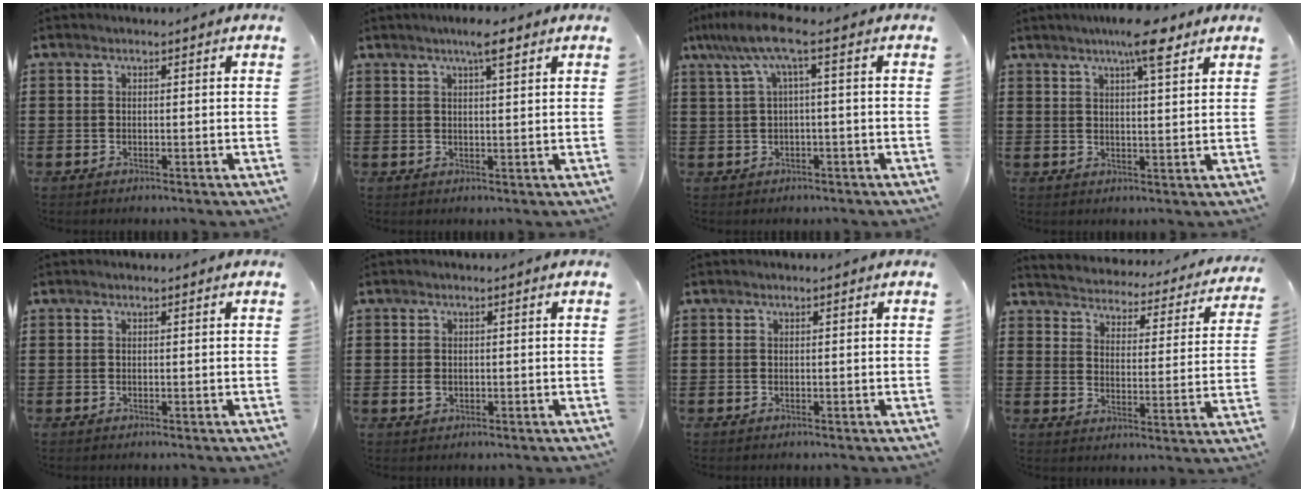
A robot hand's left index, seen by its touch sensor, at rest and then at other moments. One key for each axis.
{"total": 4.5, "fx": 3.0, "fy": 0.9, "fz": 3.3, "tx": -0.054, "ty": 0.000, "tz": 0.047}
{"total": 6.5, "fx": 1.8, "fy": 0.5, "fz": 6.2, "tx": -0.138, "ty": -0.008, "tz": 0.024}
{"total": 7.6, "fx": 5.2, "fy": 1.3, "fz": 5.4, "tx": -0.093, "ty": -0.008, "tz": 0.084}
{"total": 0.0}
{"total": 1.2, "fx": -0.1, "fy": 0.9, "fz": 0.7, "tx": -0.017, "ty": 0.005, "tz": -0.004}
{"total": 0.0}
{"total": 3.0, "fx": 3.0, "fy": 0.0, "fz": -0.2, "tx": -0.018, "ty": -0.034, "tz": 0.043}